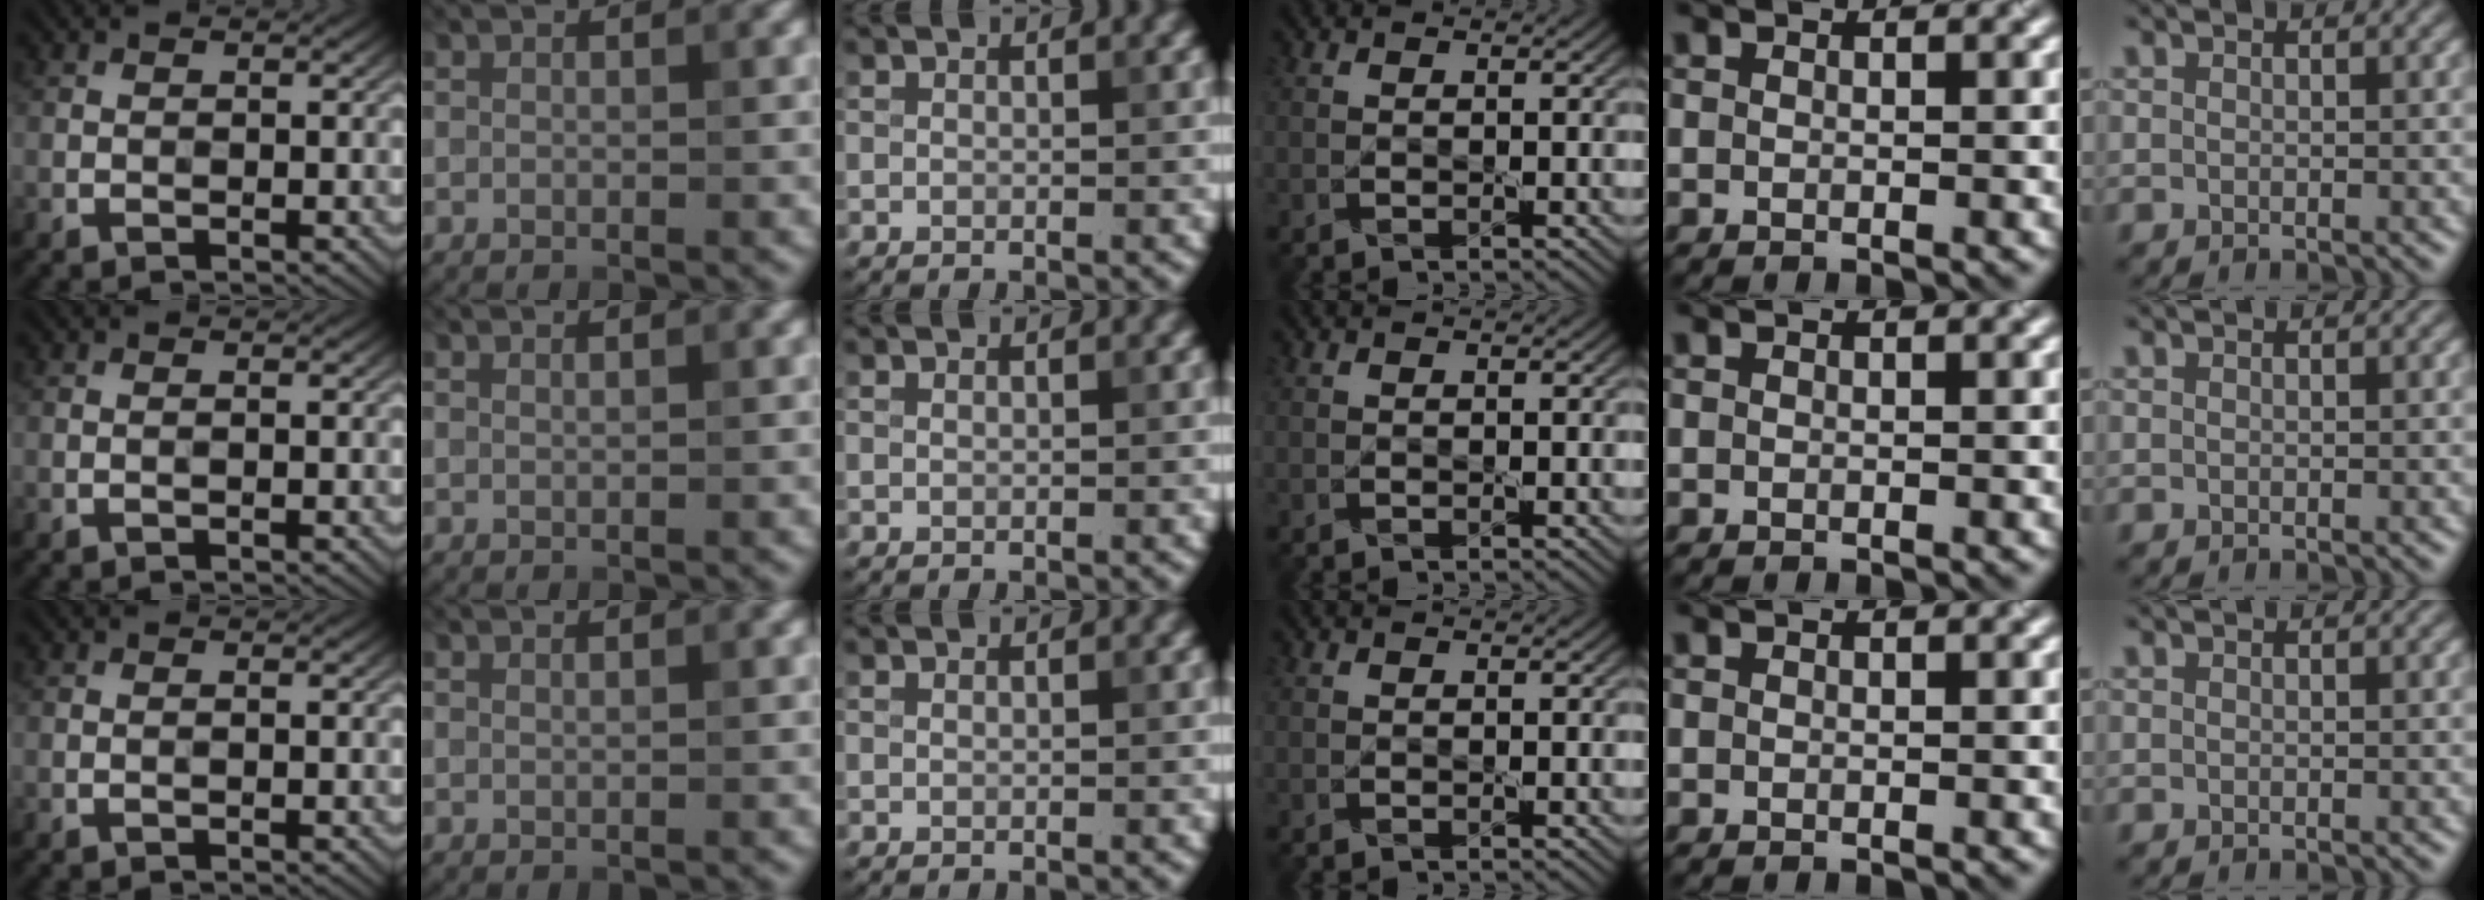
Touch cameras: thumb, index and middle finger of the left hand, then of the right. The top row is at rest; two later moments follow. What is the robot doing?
{"motion": "lift_and_place", "object": "knife"}